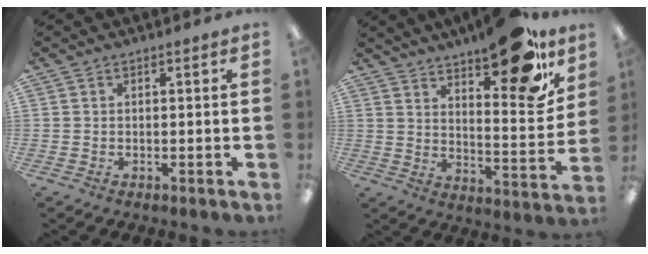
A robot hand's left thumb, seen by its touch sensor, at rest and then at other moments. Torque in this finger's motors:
{"motor_torque": [0.18, 0.73, 1.77, -1.00, 0.12]}